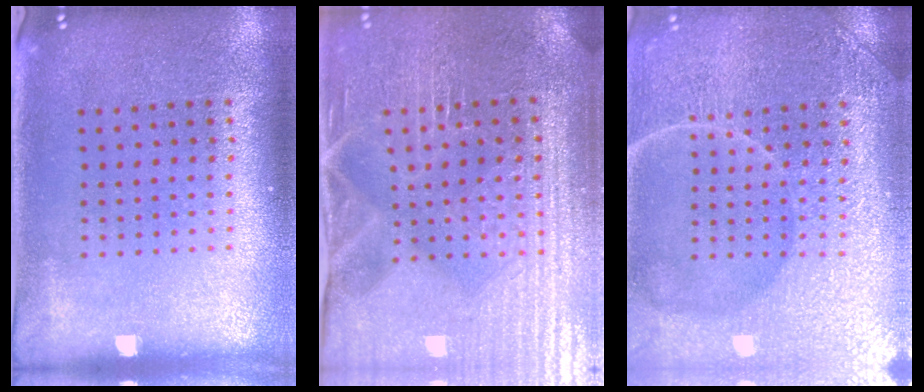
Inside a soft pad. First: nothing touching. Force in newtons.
{"total": 4.3, "press": 4.2, "slide": 1.1}
{"total": 5.2, "press": 5.1, "slide": 0.6}